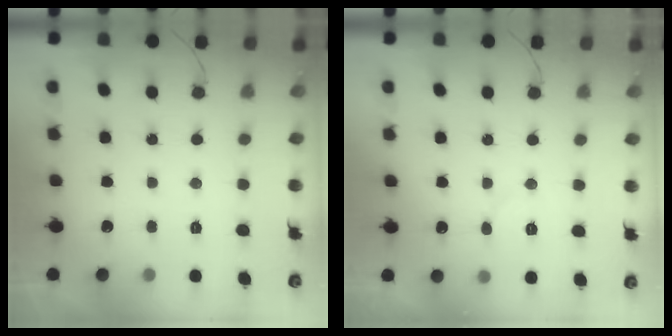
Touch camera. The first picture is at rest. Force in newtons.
{"total": 5.1, "press": 5.1, "slide": 0.6}